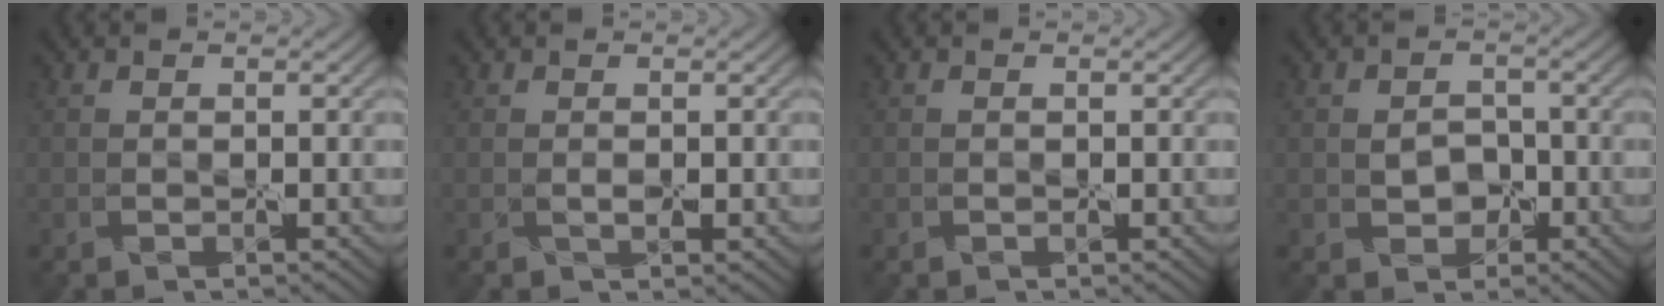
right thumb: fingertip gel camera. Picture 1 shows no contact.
{"total": 0.5, "force": [0.3, -0.4, -0.3], "torque": [0.008, 0.002, 0.006]}
{"total": 0.0}
{"total": 1.4, "force": [-0.5, 1.3, 0.1], "torque": [0.001, 0.004, -0.011]}